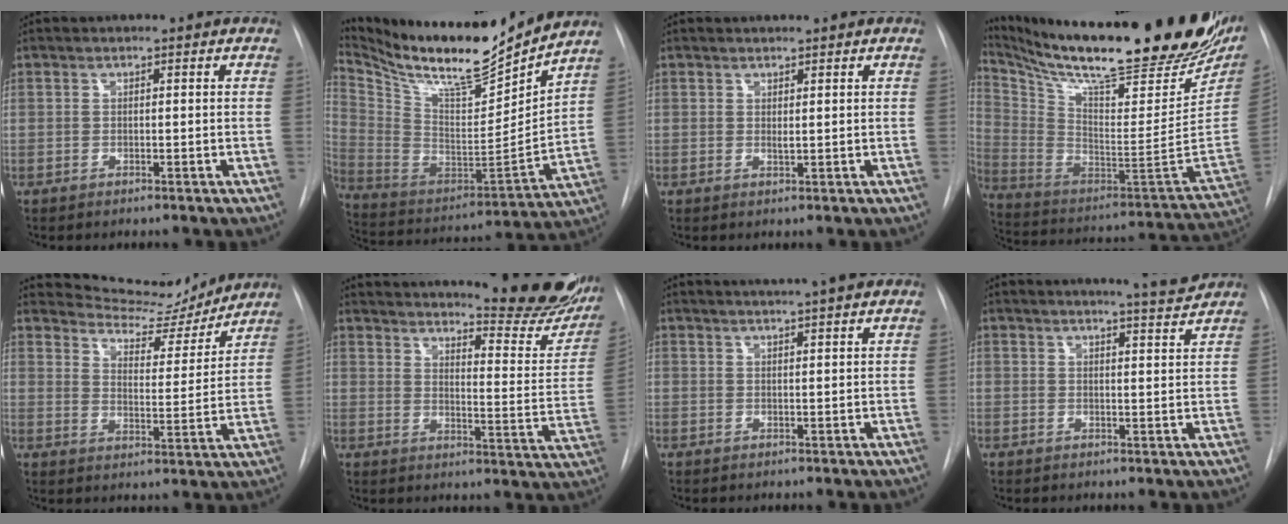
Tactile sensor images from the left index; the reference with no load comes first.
{"total": 20.6, "force": [18.5, 1.5, 8.8], "torque": [-0.180, -0.047, 0.318]}
{"total": 0.8, "force": [0.5, 0.0, 0.7], "torque": [-0.011, -0.005, 0.011]}
{"total": 35.1, "force": [27.8, 6.1, 20.6], "torque": [-0.350, -0.073, 0.398]}
{"total": 11.6, "force": [11.4, 1.7, 1.0], "torque": [-0.015, -0.024, 0.164]}
{"total": 27.9, "force": [24.2, 4.4, 13.1], "torque": [-0.188, -0.093, 0.294]}
{"total": 6.9, "force": [5.9, -0.3, 3.6], "torque": [-0.057, 0.015, 0.072]}
{"total": 4.6, "force": [4.4, -0.8, 1.2], "torque": [-0.024, -0.021, 0.052]}